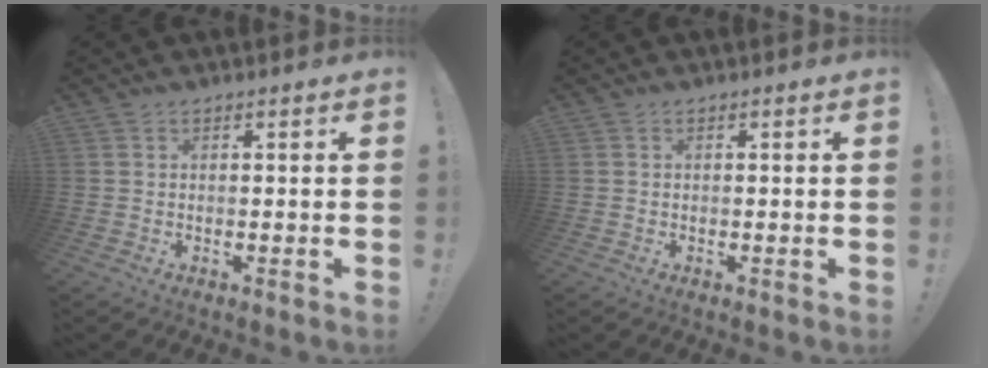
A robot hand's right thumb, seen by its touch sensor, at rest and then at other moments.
{"total": 0.0}